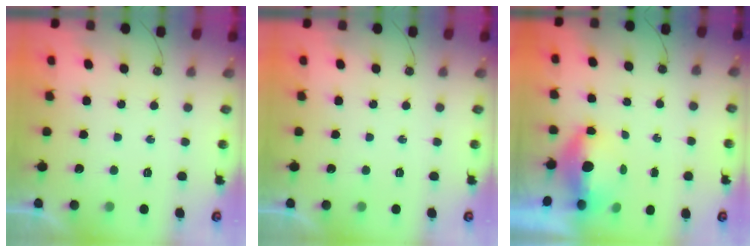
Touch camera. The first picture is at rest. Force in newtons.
{"total": 0.0}
{"total": 5.1, "press": 4.9, "slide": 1.4}